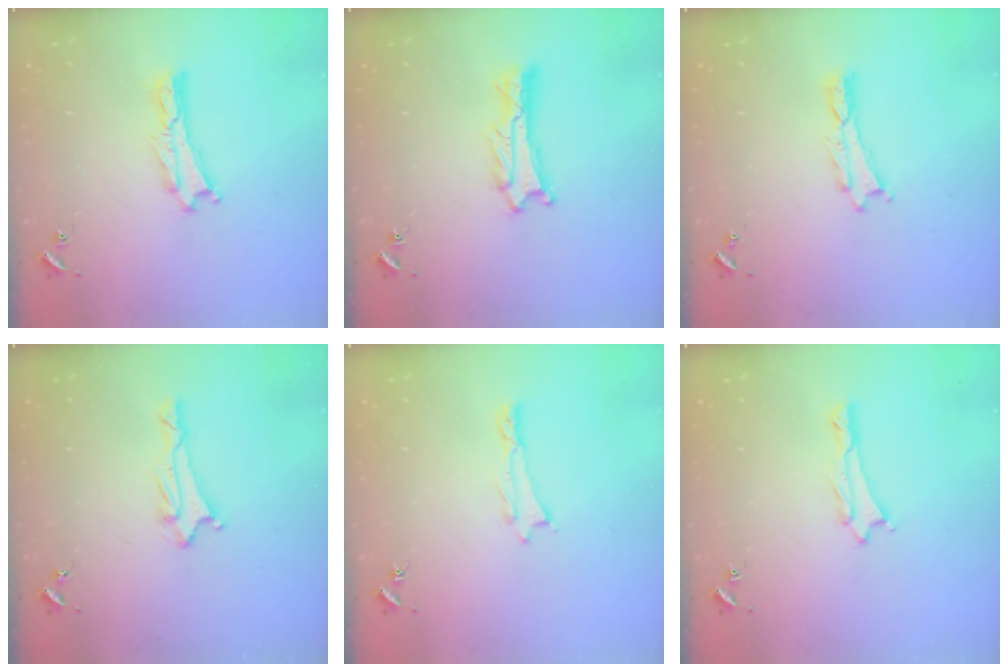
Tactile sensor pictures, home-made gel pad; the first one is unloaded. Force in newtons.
{"total": 1.4, "press": 1.4, "slide": 0.0}
{"total": 0.0}
{"total": 1.9, "press": 1.9, "slide": 0.5}
{"total": 0.0}
{"total": 0.6, "press": 0.6, "slide": 0.1}